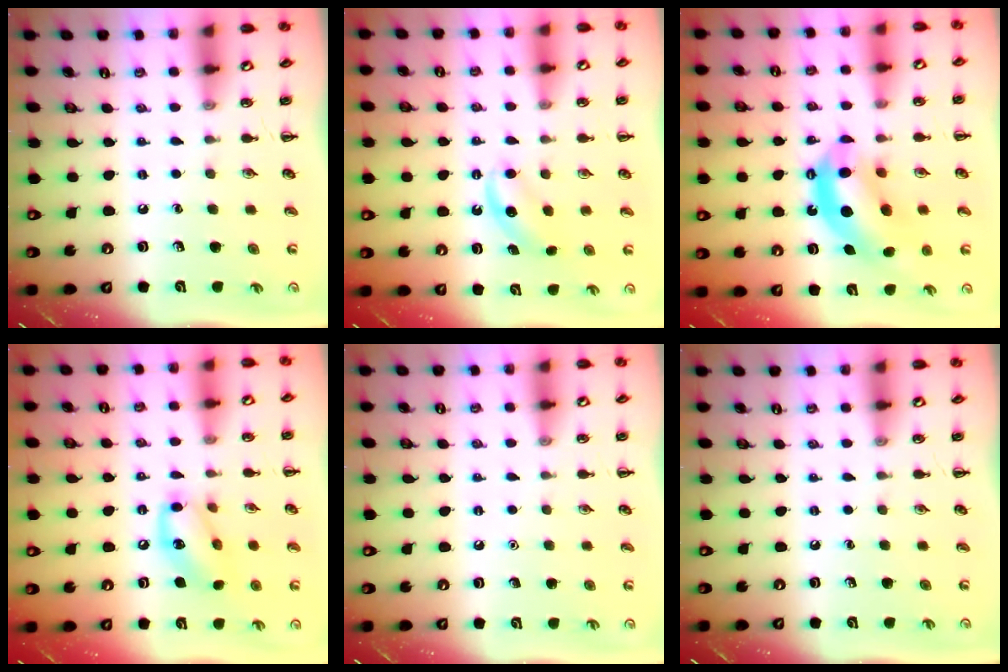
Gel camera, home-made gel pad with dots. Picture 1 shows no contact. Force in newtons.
{"total": 5.1, "press": 4.9, "slide": 1.6}
{"total": 12.2, "press": 11.7, "slide": 3.3}
{"total": 12.7, "press": 12.5, "slide": 2.2}
{"total": 1.5, "press": 1.5, "slide": 0.1}
{"total": 0.0}